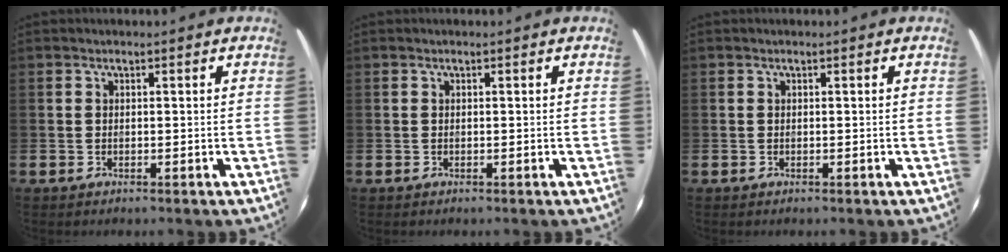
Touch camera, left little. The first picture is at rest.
{"total": 0.0}
{"total": 0.0}